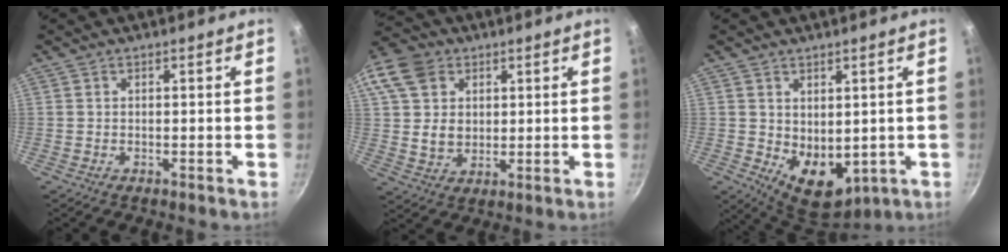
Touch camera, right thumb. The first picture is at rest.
{"total": 16.6, "force": [5.7, 13.2, 8.3], "torque": [-0.169, 0.008, 0.104]}
{"total": 9.2, "force": [0.4, 6.4, 6.7], "torque": [-0.070, -0.025, 0.029]}